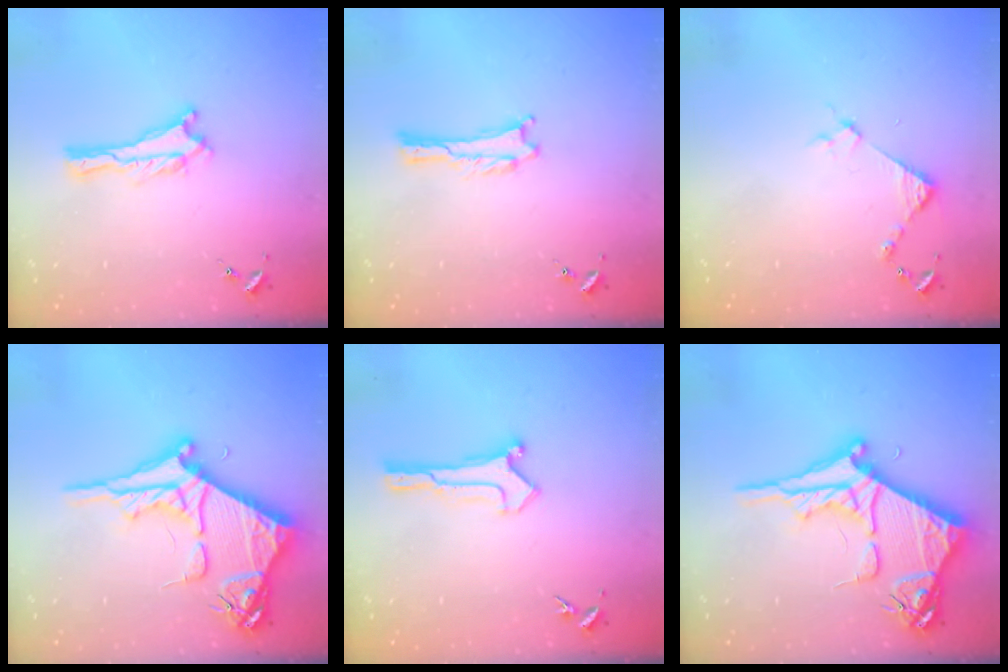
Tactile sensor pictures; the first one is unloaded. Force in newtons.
{"total": 0.0}
{"total": 3.5, "press": 3.5, "slide": 0.3}
{"total": 10.4, "press": 10.4, "slide": 0.9}
{"total": 0.6, "press": 0.6, "slide": 0.0}
{"total": 10.4, "press": 10.4, "slide": 0.9}